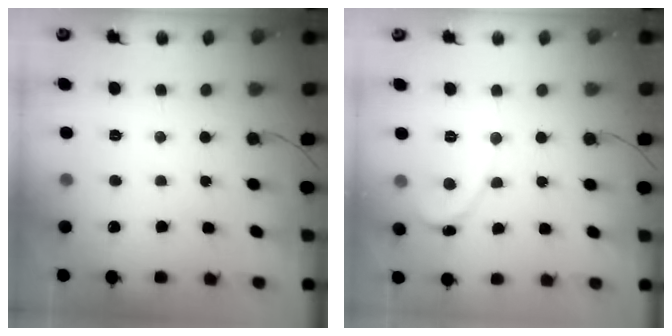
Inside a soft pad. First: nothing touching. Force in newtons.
{"total": 1.6, "press": 1.6, "slide": 0.0}